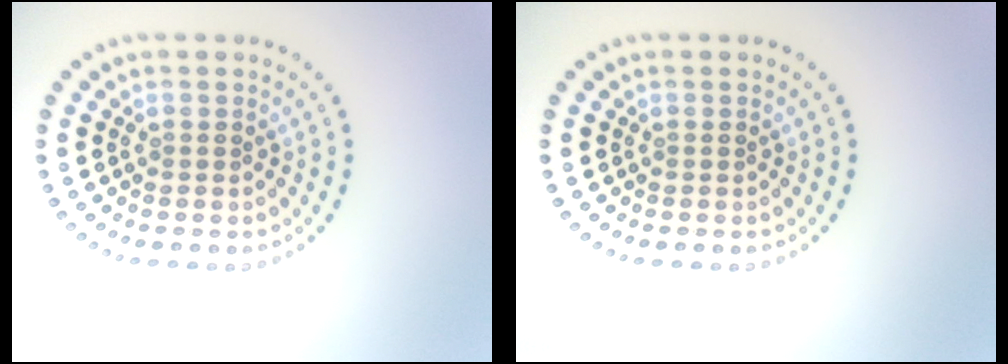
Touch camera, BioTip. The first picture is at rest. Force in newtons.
{"total": 0.0}